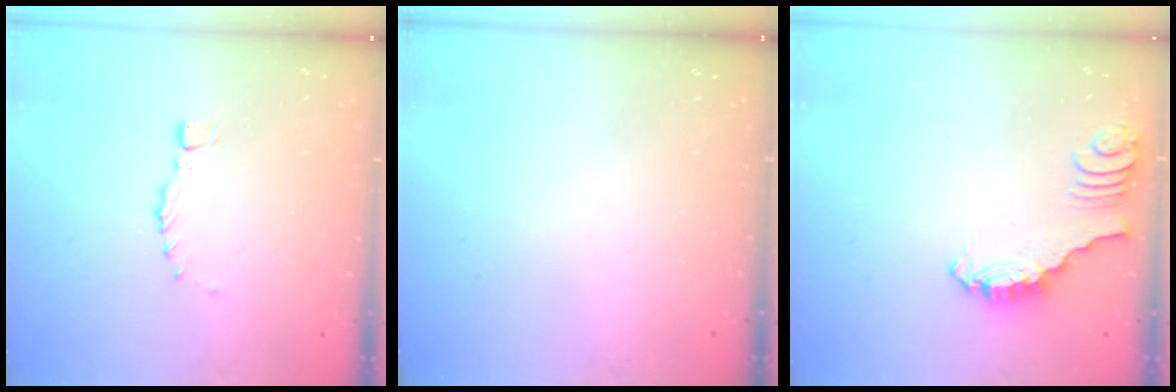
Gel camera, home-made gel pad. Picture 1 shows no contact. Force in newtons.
{"total": 0.0}
{"total": 2.9, "press": 2.9, "slide": 0.3}